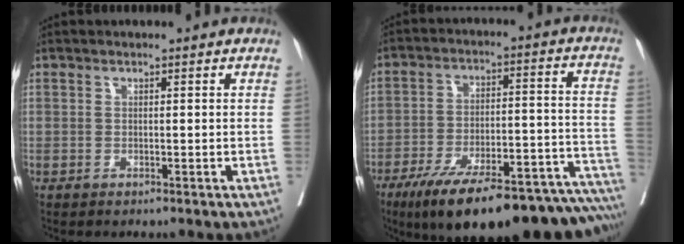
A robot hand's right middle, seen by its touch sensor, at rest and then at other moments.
{"total": 28.4, "force": [-23.2, 5.3, 15.5], "torque": [-0.155, 0.009, -0.325]}